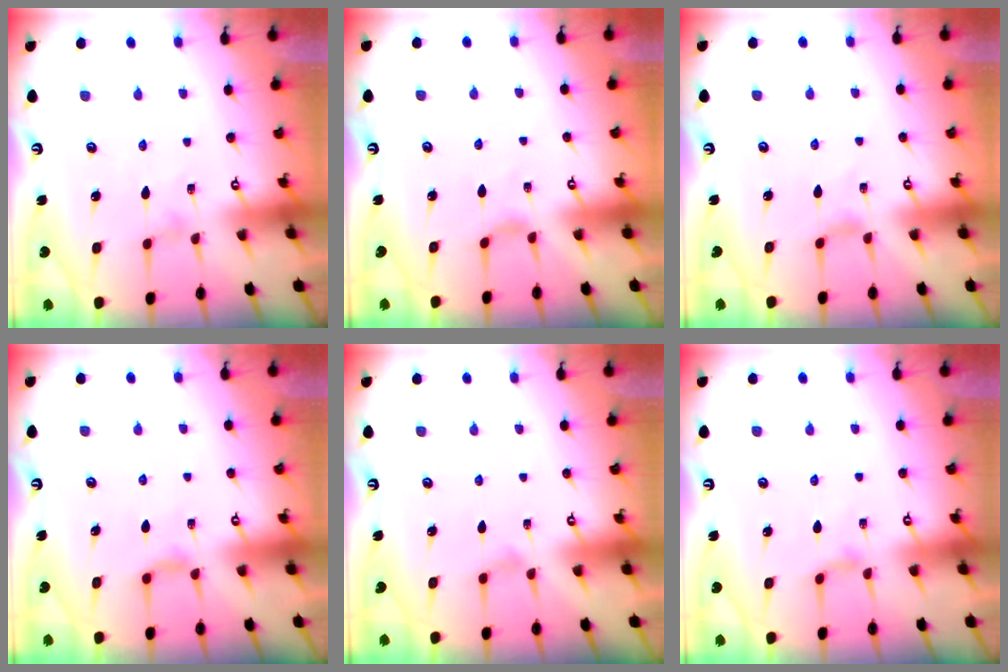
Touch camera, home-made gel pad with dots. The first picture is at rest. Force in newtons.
{"total": 2.0, "press": 2.0, "slide": 0.3}
{"total": 1.4, "press": 1.3, "slide": 0.4}
{"total": 4.4, "press": 4.4, "slide": 0.5}
{"total": 3.8, "press": 3.7, "slide": 0.5}
{"total": 2.7, "press": 2.6, "slide": 0.5}